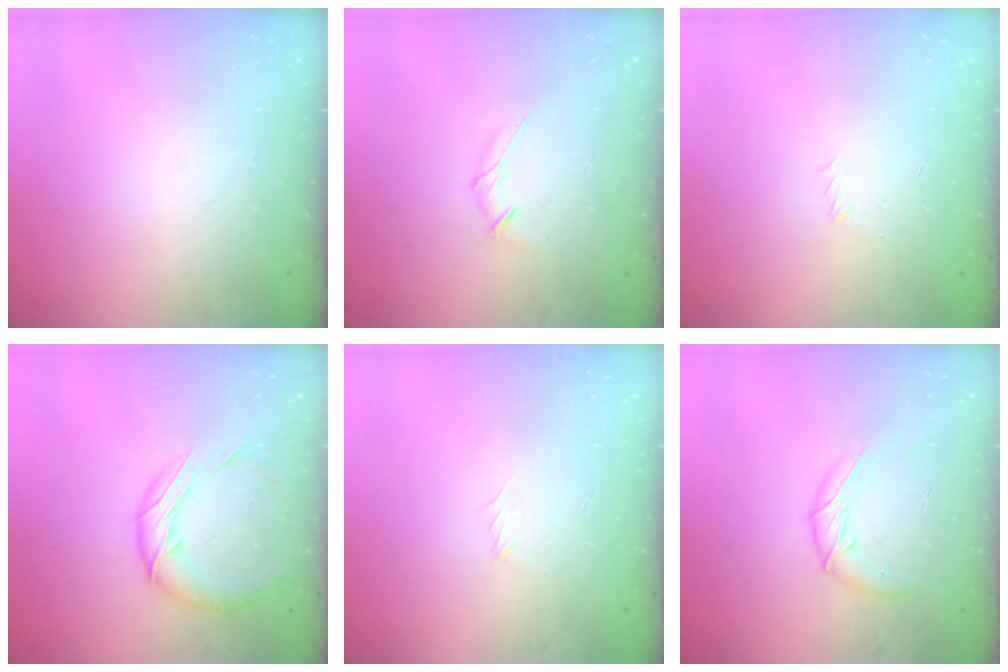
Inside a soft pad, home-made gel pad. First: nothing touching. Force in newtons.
{"total": 5.4, "press": 5.3, "slide": 1.0}
{"total": 2.9, "press": 2.8, "slide": 0.7}
{"total": 13.1, "press": 13.0, "slide": 1.0}
{"total": 2.9, "press": 2.8, "slide": 0.8}
{"total": 9.5, "press": 9.4, "slide": 1.1}